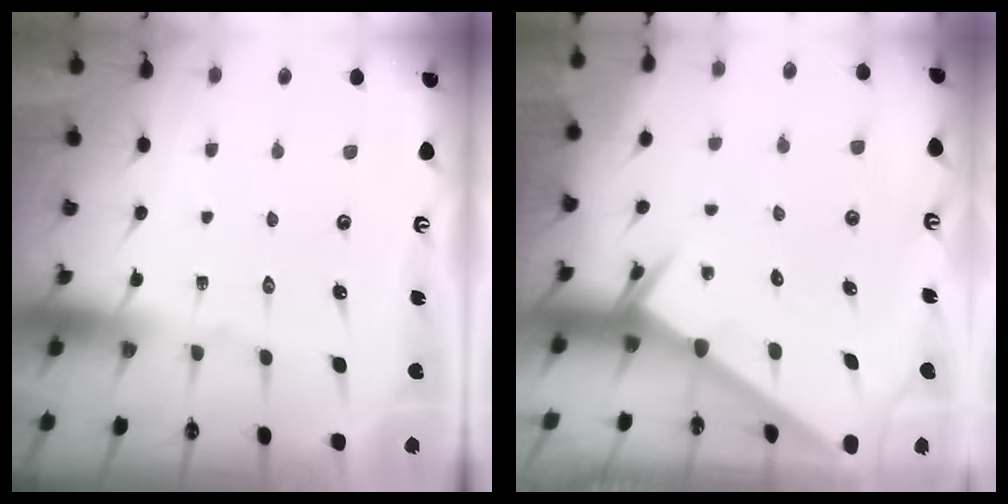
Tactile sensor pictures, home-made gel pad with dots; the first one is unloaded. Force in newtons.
{"total": 2.7, "press": 2.7, "slide": 0.3}